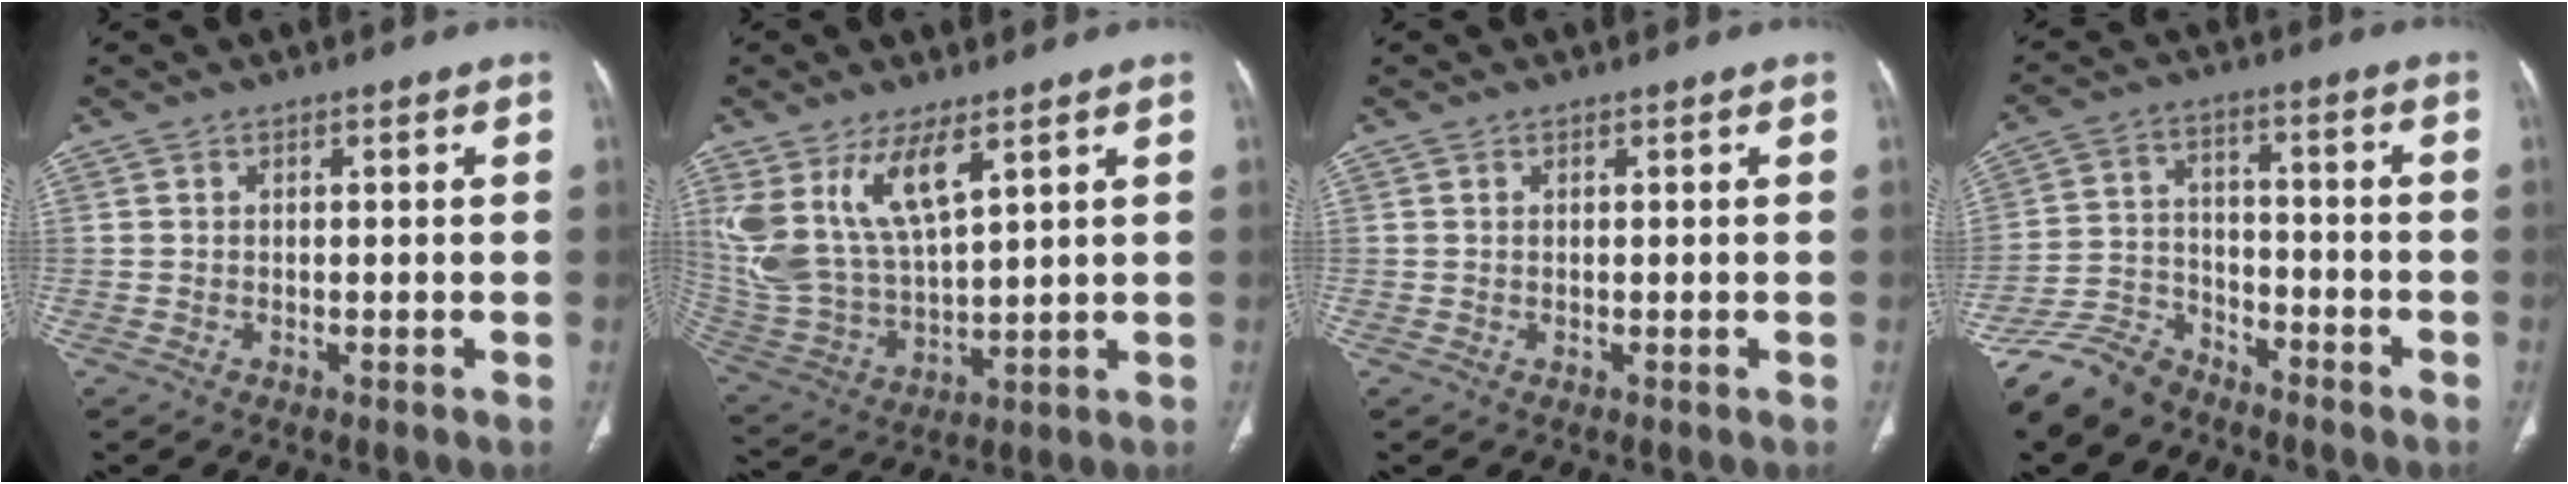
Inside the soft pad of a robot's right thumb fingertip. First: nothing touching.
{"total": 14.2, "force": [7.4, 5.6, 10.7], "torque": [-0.214, -0.031, 0.166]}
{"total": 0.0}
{"total": 10.7, "force": [-9.0, 5.1, 2.5], "torque": [-0.052, 0.049, -0.176]}